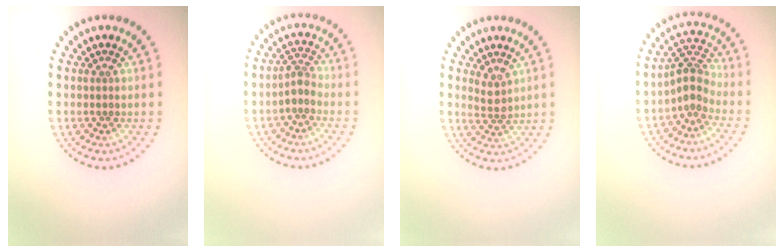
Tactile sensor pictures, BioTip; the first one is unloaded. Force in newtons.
{"total": 1.9, "press": 1.5, "slide": 1.2}
{"total": 1.7, "press": 1.4, "slide": 0.9}
{"total": 2.9, "press": 2.4, "slide": 1.7}